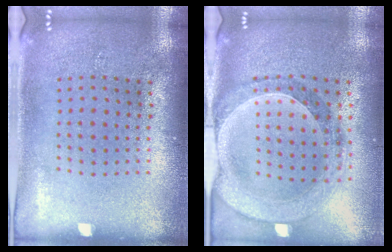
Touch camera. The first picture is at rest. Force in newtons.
{"total": 1.6, "press": 1.5, "slide": 0.3}